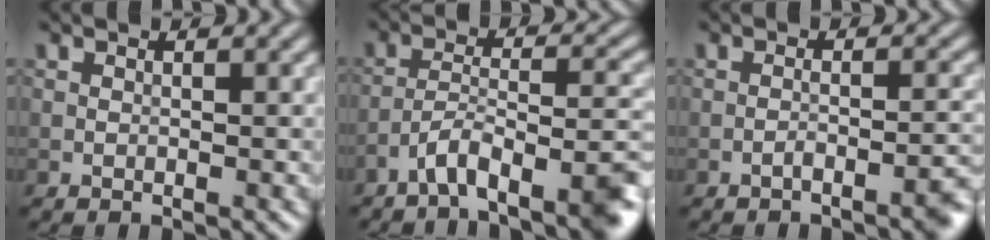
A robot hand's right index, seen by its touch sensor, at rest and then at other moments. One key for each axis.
{"total": 6.7, "fx": -4.7, "fy": 1.5, "fz": 4.6, "tx": -0.071, "ty": 0.006, "tz": -0.081}
{"total": 2.6, "fx": -1.8, "fy": 0.5, "fz": 1.8, "tx": -0.023, "ty": 0.007, "tz": -0.031}